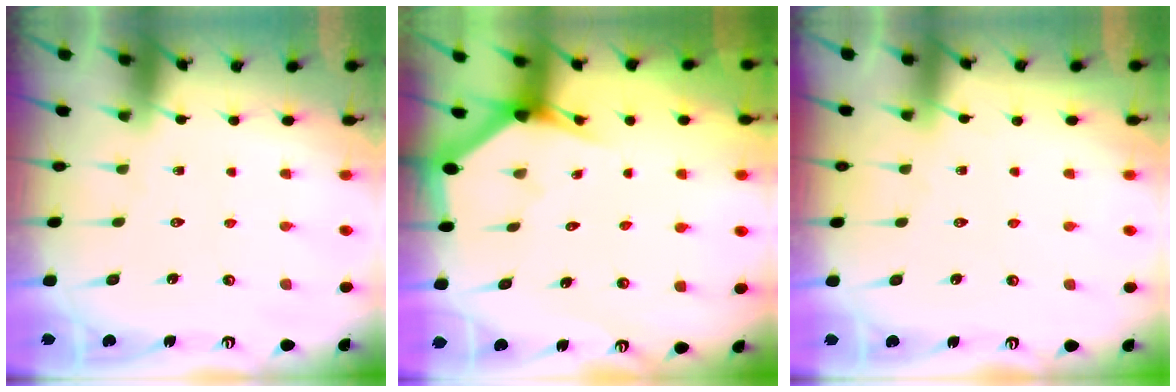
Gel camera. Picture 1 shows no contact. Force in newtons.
{"total": 2.9, "press": 2.9, "slide": 0.1}
{"total": 2.2, "press": 2.2, "slide": 0.3}